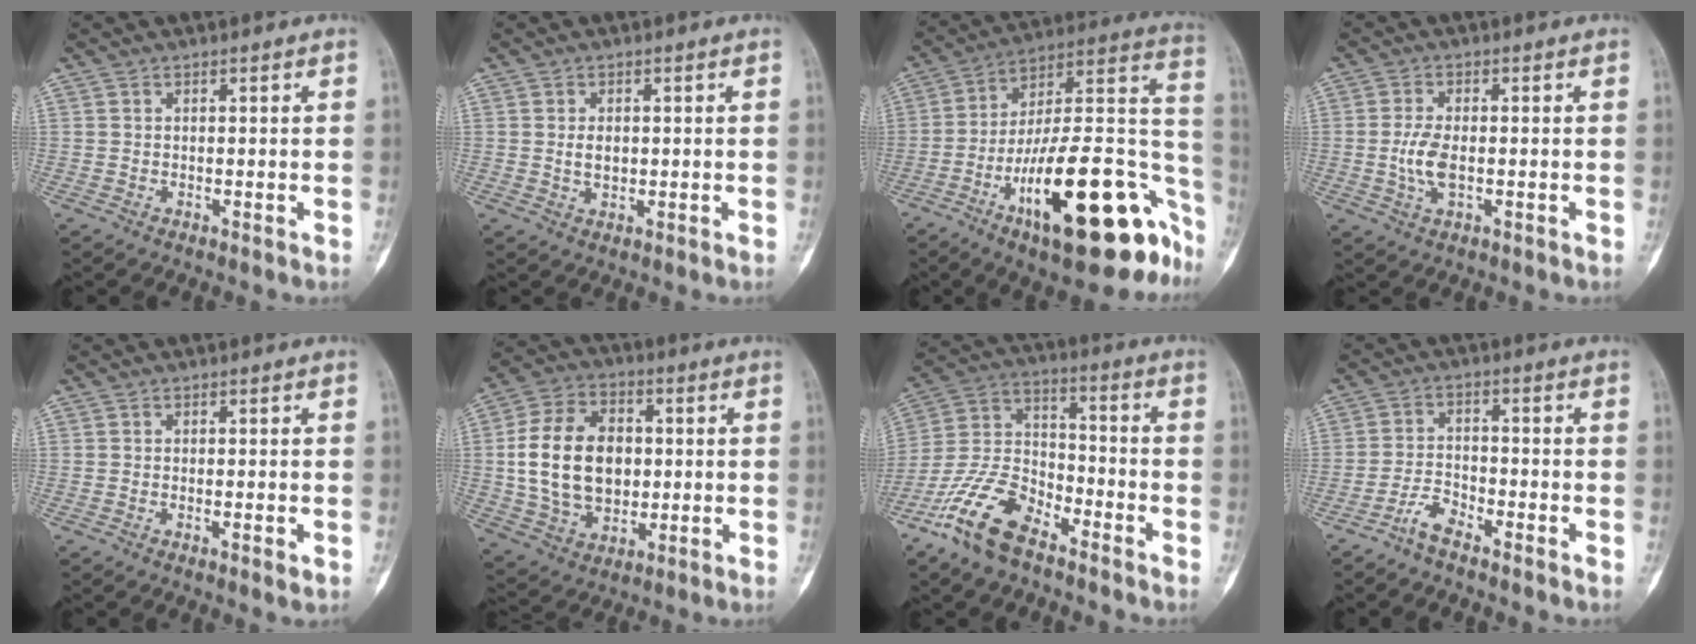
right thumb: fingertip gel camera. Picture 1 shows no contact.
{"total": 2.8, "force": [0.3, 1.9, 2.1], "torque": [-0.030, -0.002, 0.008]}
{"total": 31.3, "force": [-13.9, 10.6, 25.9], "torque": [-0.298, 0.080, -0.211]}
{"total": 5.3, "force": [-0.6, 2.6, 4.6], "torque": [-0.100, -0.002, -0.013]}
{"total": 1.9, "force": [-0.5, 0.5, 1.8], "torque": [-0.027, -0.004, -0.008]}
{"total": 17.9, "force": [0.9, 12.7, 12.6], "torque": [-0.204, 0.009, 0.021]}
{"total": 14.7, "force": [-9.7, 6.7, 8.7], "torque": [-0.173, 0.056, -0.197]}
{"total": 4.3, "force": [-3.5, 1.2, 2.1], "torque": [-0.043, 0.023, -0.073]}